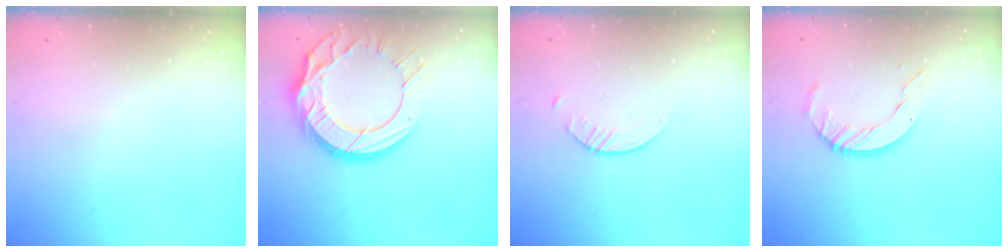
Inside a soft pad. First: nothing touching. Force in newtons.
{"total": 20.4, "press": 20.3, "slide": 2.0}
{"total": 1.6, "press": 1.6, "slide": 0.3}
{"total": 9.3, "press": 9.3, "slide": 0.9}